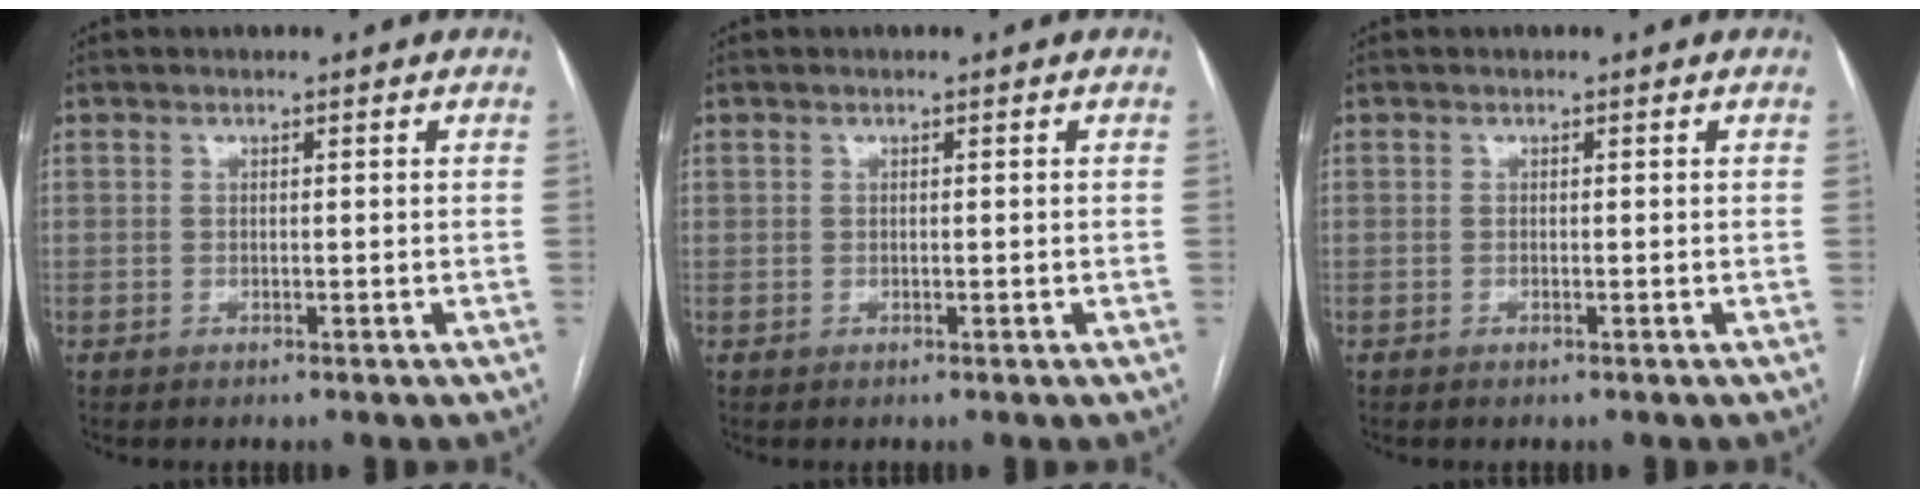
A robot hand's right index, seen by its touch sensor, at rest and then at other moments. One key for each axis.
{"total": 0.0}
{"total": 0.0}